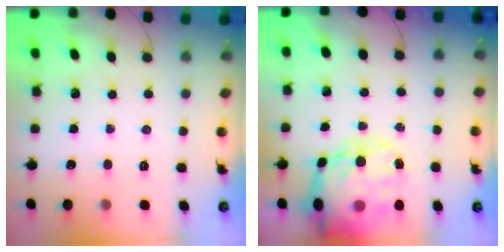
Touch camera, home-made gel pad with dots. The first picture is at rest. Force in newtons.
{"total": 21.9, "press": 21.1, "slide": 5.9}